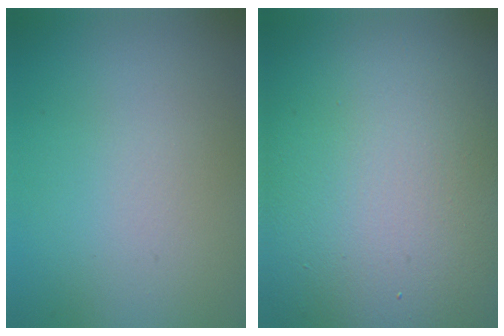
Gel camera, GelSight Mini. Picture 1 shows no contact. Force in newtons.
{"total": 17.8, "press": 17.7, "slide": 1.0}